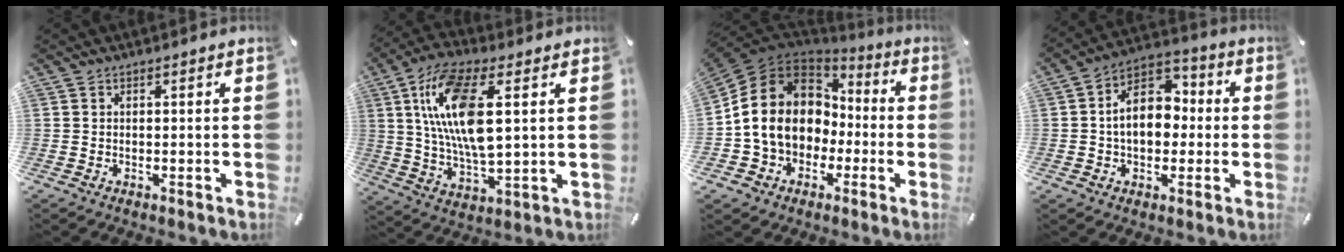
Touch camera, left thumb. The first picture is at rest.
{"total": 16.6, "force": [4.7, 6.8, 14.4], "torque": [-0.294, -0.002, 0.081]}
{"total": 13.8, "force": [-1.5, 12.4, 5.9], "torque": [-0.141, 0.010, -0.022]}
{"total": 11.4, "force": [-0.6, 8.4, 7.6], "torque": [-0.132, 0.012, -0.011]}